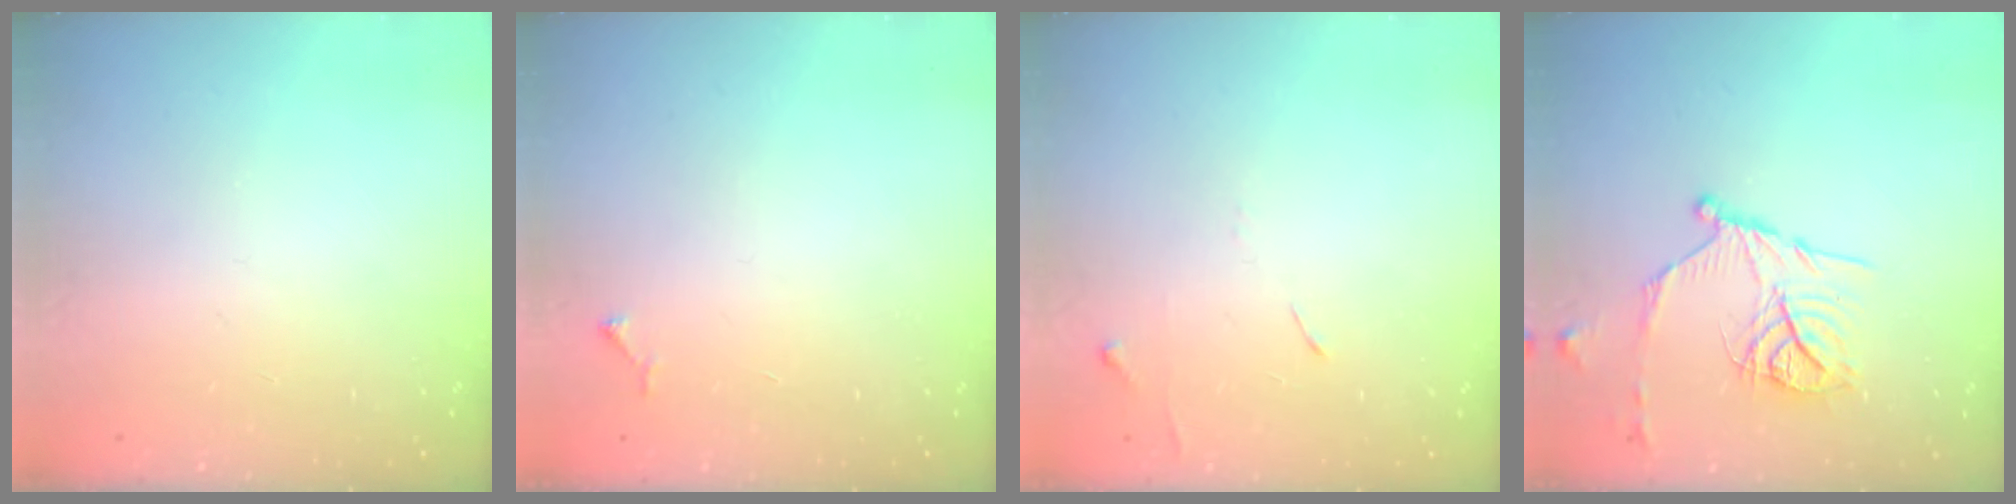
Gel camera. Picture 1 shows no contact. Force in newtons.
{"total": 4.5, "press": 4.5, "slide": 0.6}
{"total": 5.4, "press": 5.4, "slide": 0.7}
{"total": 15.4, "press": 15.3, "slide": 1.5}